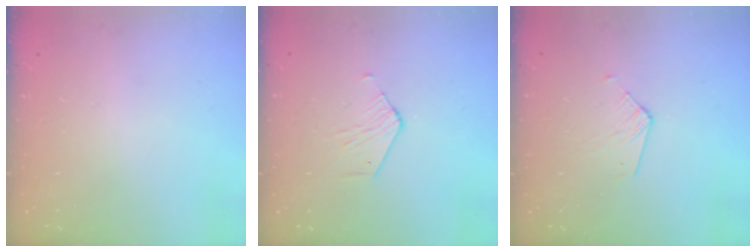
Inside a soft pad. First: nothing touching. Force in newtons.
{"total": 2.5, "press": 2.5, "slide": 0.2}
{"total": 3.8, "press": 3.8, "slide": 0.3}